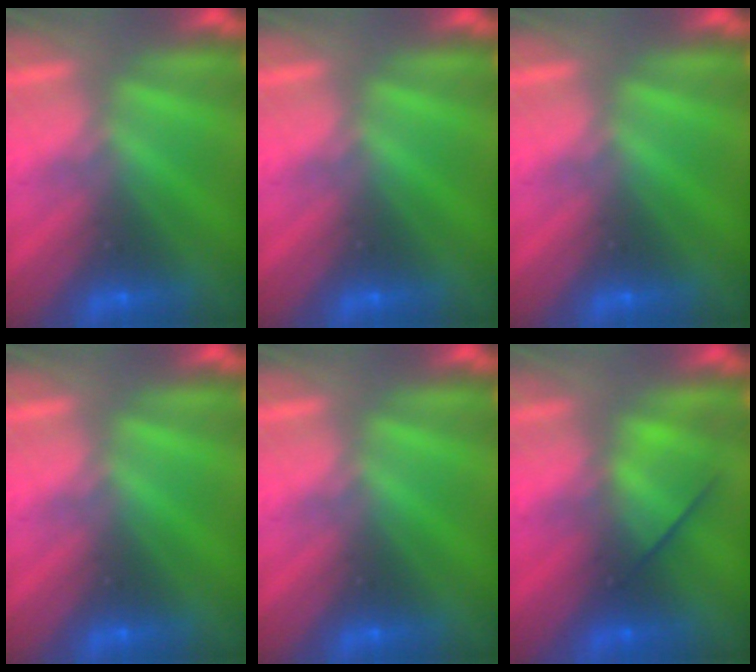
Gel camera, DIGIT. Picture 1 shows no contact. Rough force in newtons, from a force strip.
{"total": 0.0}
{"total": 0.0}
{"total": 0.0}
{"total": 0.0}
{"total": 2.5}